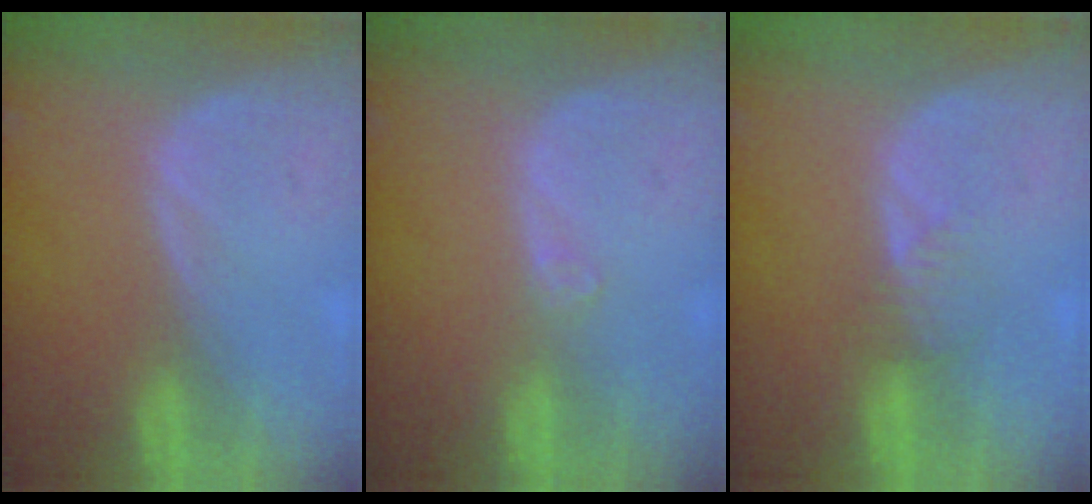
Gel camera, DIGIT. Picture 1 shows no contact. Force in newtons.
{"total": 0.9, "press": 0.8, "slide": 0.2}
{"total": 2.1, "press": 2.1, "slide": 0.2}